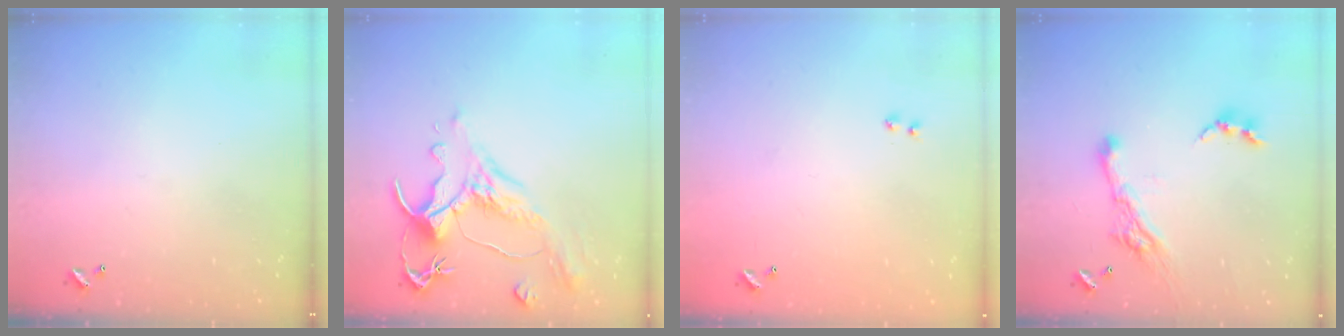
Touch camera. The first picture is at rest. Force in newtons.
{"total": 1.6, "press": 0.4, "slide": 1.6}
{"total": 8.9, "press": 8.9, "slide": 0.4}
{"total": 8.3, "press": 8.2, "slide": 1.2}